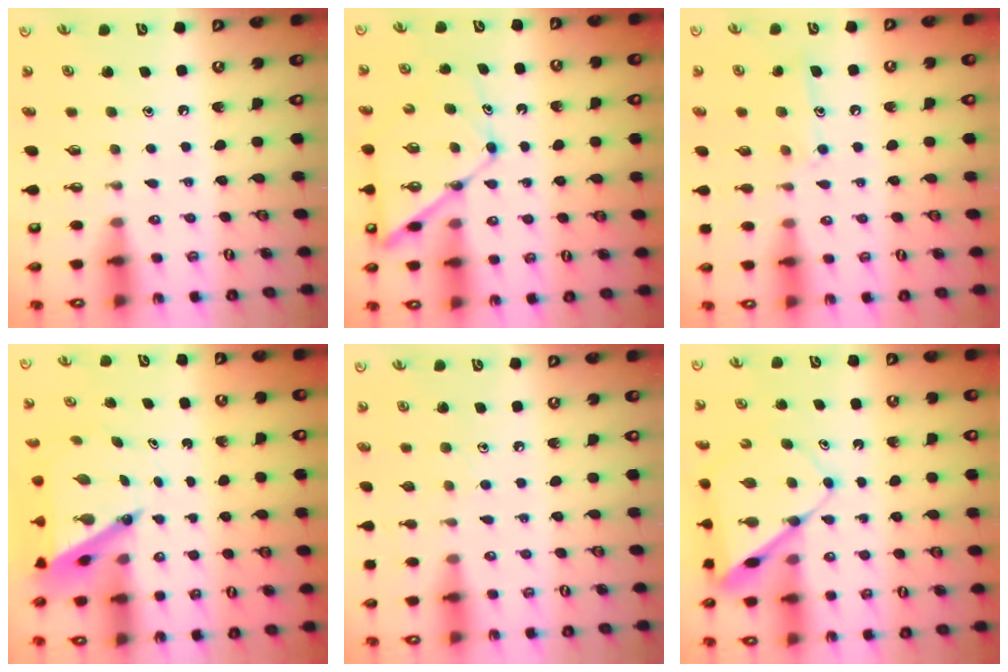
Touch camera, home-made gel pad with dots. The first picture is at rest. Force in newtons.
{"total": 11.2, "press": 11.1, "slide": 1.0}
{"total": 9.4, "press": 9.4, "slide": 0.7}
{"total": 6.2, "press": 6.2, "slide": 0.7}
{"total": 4.8, "press": 4.8, "slide": 0.5}
{"total": 9.0, "press": 9.0, "slide": 0.8}